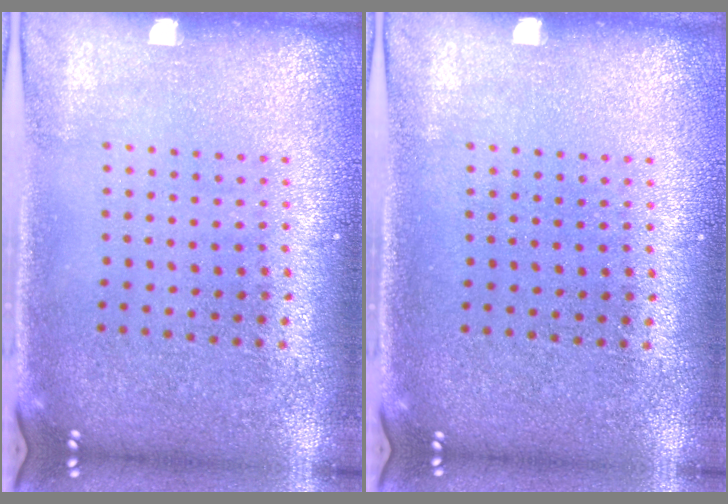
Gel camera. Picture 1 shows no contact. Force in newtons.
{"total": 0.0}